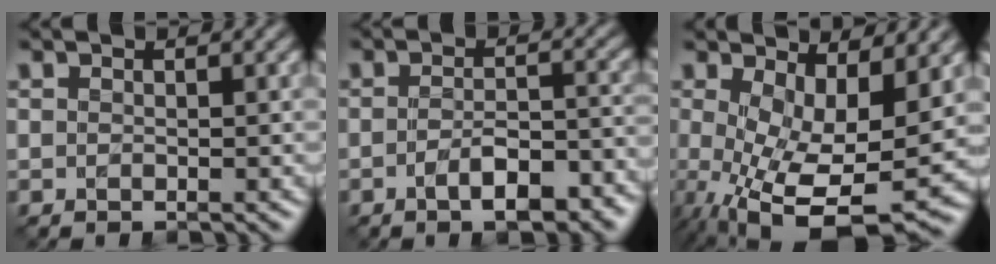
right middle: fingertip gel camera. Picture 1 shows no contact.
{"total": 5.1, "force": [-2.7, 1.7, 4.1], "torque": [-0.067, 0.003, -0.039]}
{"total": 11.0, "force": [-1.7, 4.8, 9.8], "torque": [-0.172, -0.034, -0.010]}